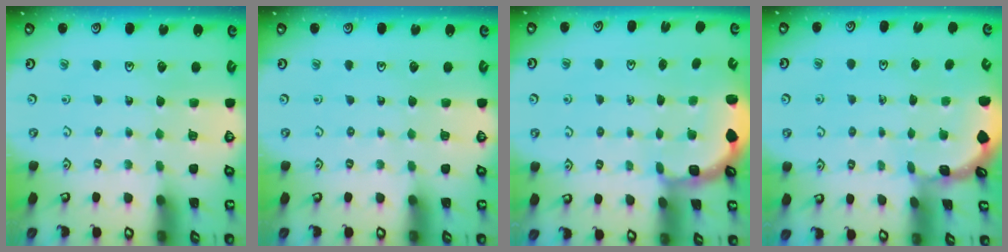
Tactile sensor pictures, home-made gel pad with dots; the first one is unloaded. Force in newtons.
{"total": 0.0}
{"total": 2.5, "press": 2.3, "slide": 1.1}
{"total": 1.2, "press": 1.1, "slide": 0.2}